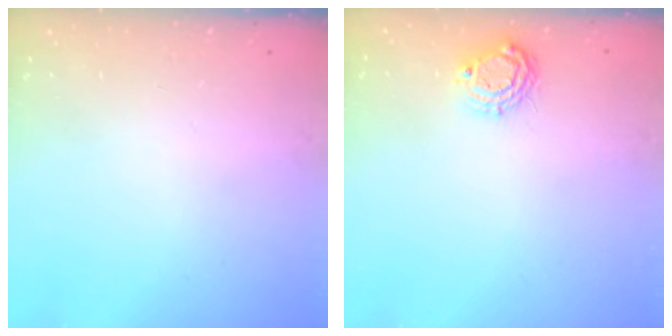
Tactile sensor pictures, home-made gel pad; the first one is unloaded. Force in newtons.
{"total": 7.1, "press": 7.0, "slide": 0.7}